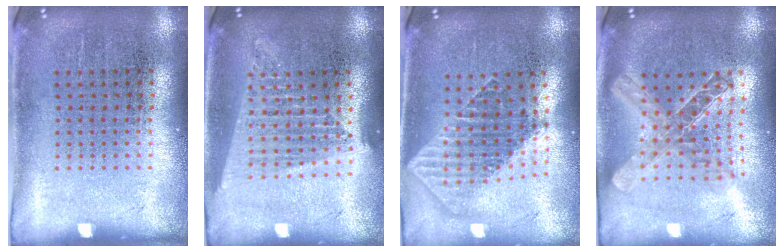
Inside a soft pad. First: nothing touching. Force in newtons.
{"total": 1.8, "press": 1.6, "slide": 0.8}
{"total": 1.8, "press": 1.5, "slide": 1.1}
{"total": 2.0, "press": 1.7, "slide": 1.1}